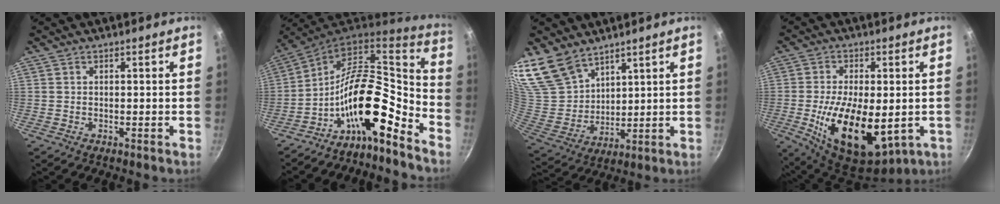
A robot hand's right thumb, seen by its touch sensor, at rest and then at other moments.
{"total": 15.0, "force": [-9.1, 6.0, 10.2], "torque": [-0.127, 0.095, -0.181]}
{"total": 14.9, "force": [11.2, 8.2, 5.6], "torque": [-0.097, -0.050, 0.244]}
{"total": 18.4, "force": [-2.9, 9.6, 15.4], "torque": [-0.253, -0.006, -0.033]}